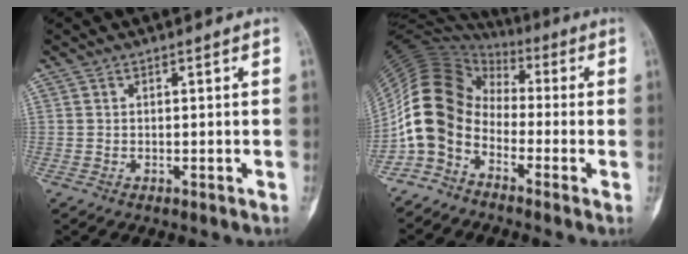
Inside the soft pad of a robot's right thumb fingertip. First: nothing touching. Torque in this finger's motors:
{"motor_torque": [0.33, 0.57, 2.14, -0.63, 0.32]}